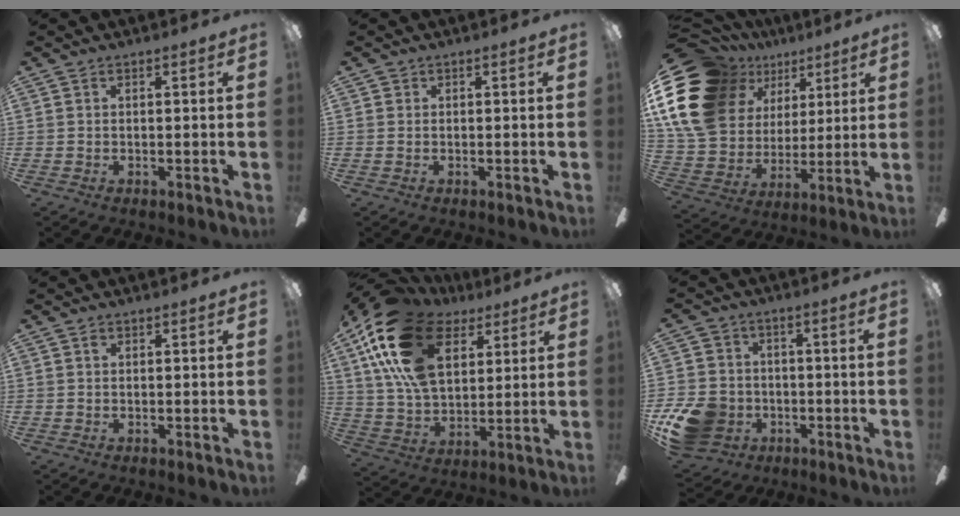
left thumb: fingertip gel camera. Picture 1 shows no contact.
{"total": 0.0}
{"total": 22.0, "force": [10.4, 16.0, 10.9], "torque": [-0.230, -0.047, 0.204]}
{"total": 0.5, "force": [0.2, 0.4, 0.3], "torque": [-0.006, 0.003, 0.003]}
{"total": 23.6, "force": [10.8, 14.3, 15.3], "torque": [-0.323, -0.032, 0.191]}
{"total": 13.6, "force": [-4.9, 11.2, 6.0], "torque": [-0.133, 0.031, -0.083]}